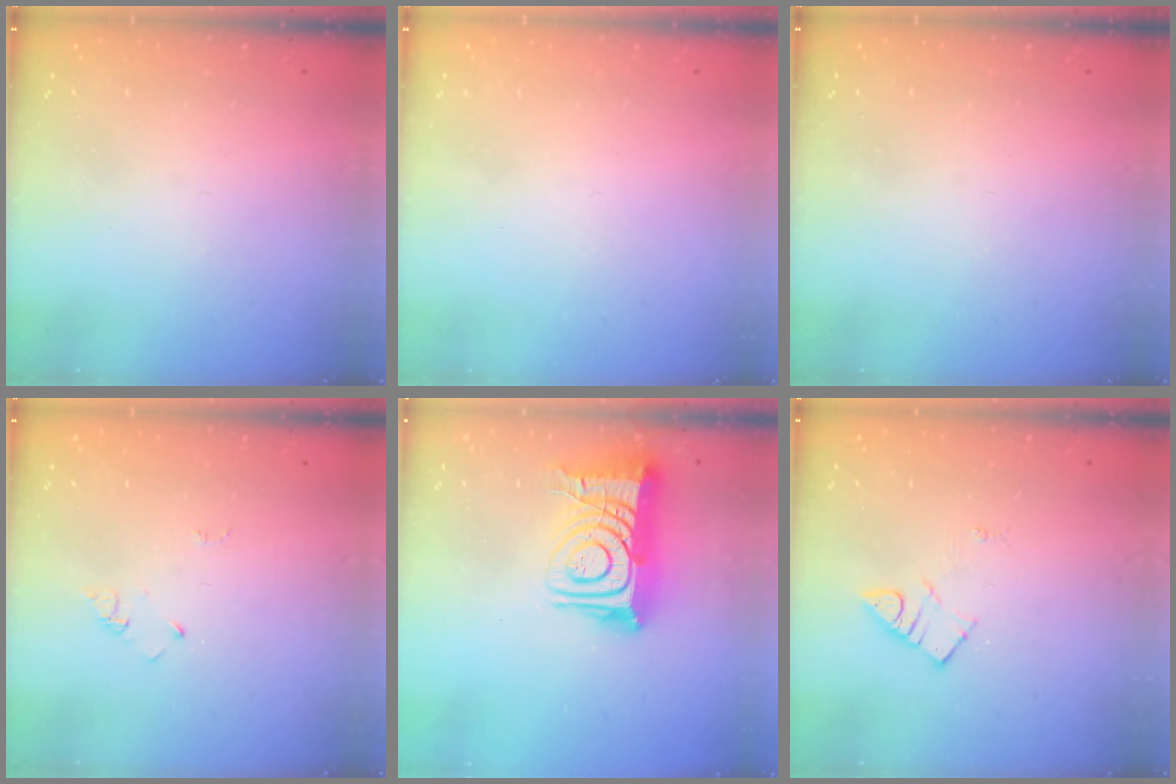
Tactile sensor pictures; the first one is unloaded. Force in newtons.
{"total": 1.7, "press": 1.7, "slide": 0.1}
{"total": 0.0}
{"total": 2.9, "press": 2.9, "slide": 0.3}
{"total": 16.5, "press": 16.4, "slide": 1.5}
{"total": 3.4, "press": 3.4, "slide": 0.5}